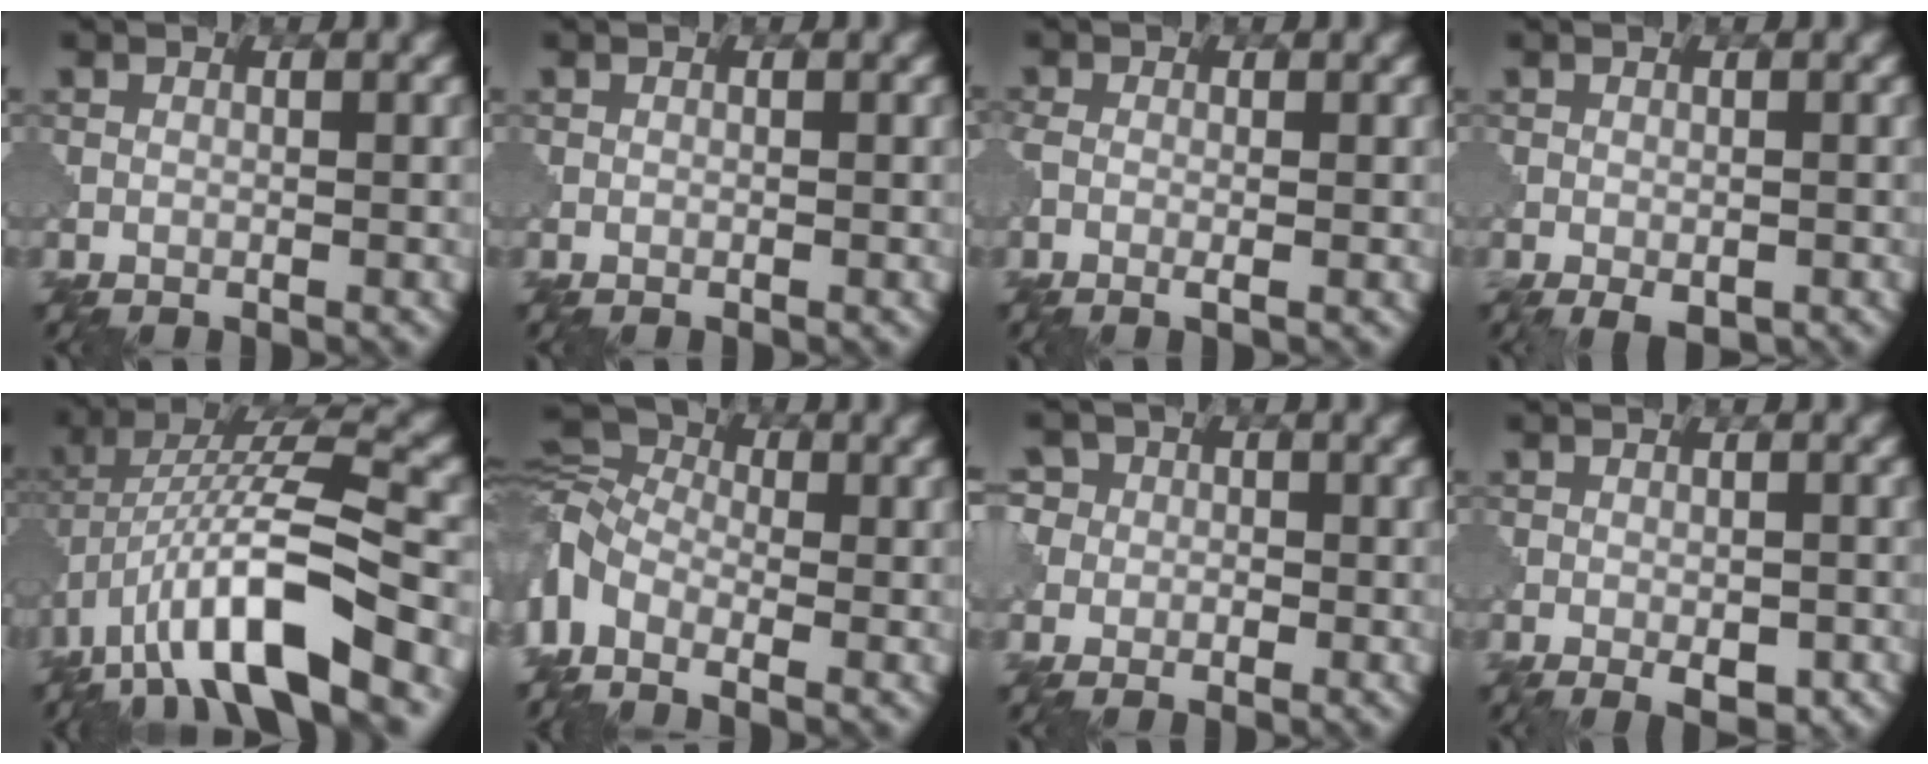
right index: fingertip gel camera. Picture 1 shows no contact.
{"total": 0.0}
{"total": 1.4, "force": [-0.6, 0.4, 1.3], "torque": [-0.023, -0.001, -0.014]}
{"total": 1.5, "force": [-1.2, 0.5, 0.9], "torque": [-0.020, -0.011, -0.011]}
{"total": 10.1, "force": [-5.5, 2.4, 8.1], "torque": [-0.155, 0.019, -0.094]}
{"total": 5.6, "force": [-2.3, 3.5, 3.6], "torque": [-0.112, -0.002, -0.064]}
{"total": 2.8, "force": [0.2, 2.8, 0.1], "torque": [0.008, 0.010, -0.021]}
{"total": 1.8, "force": [-1.3, 0.5, 1.2], "torque": [-0.024, -0.007, -0.012]}